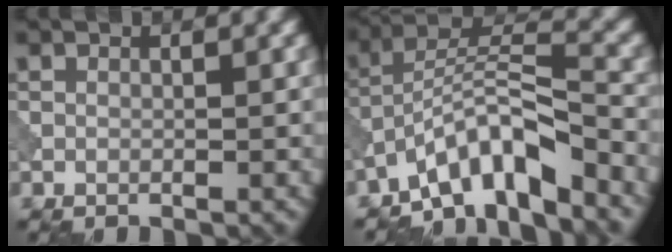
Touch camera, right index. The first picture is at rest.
{"total": 7.6, "force": [-5.6, 1.8, 4.8], "torque": [-0.073, 0.013, -0.107]}